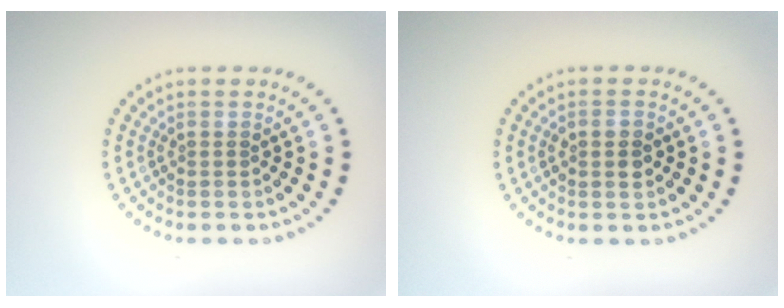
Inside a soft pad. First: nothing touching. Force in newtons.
{"total": 1.4, "press": 1.4, "slide": 0.1}